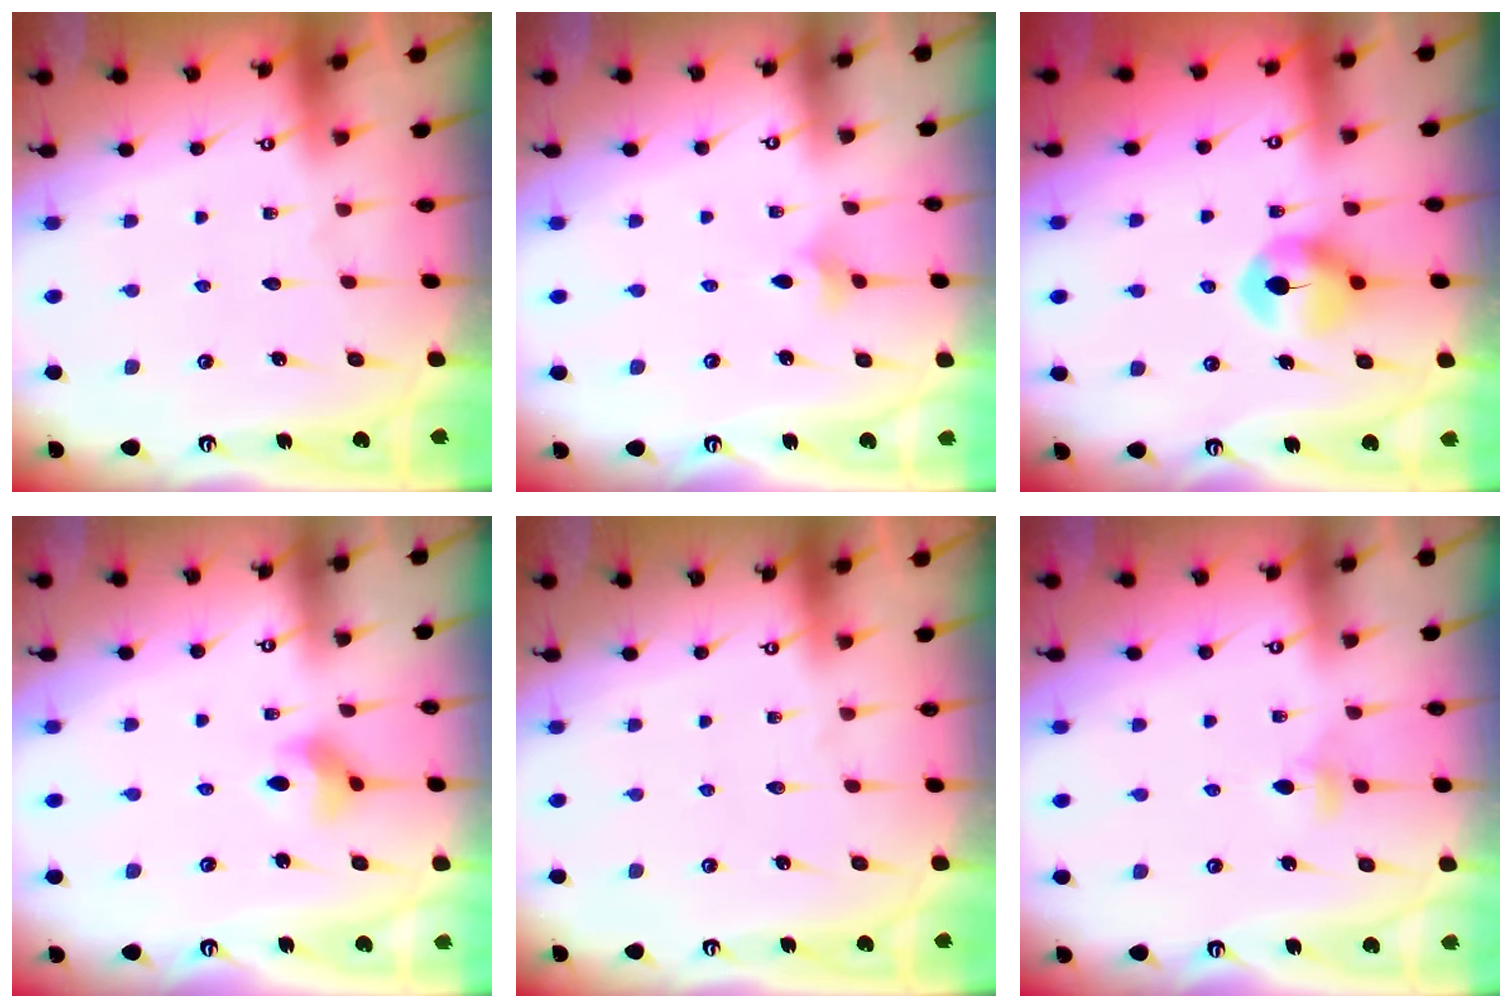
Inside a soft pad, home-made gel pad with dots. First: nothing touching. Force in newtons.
{"total": 2.5, "press": 2.5, "slide": 0.6}
{"total": 7.9, "press": 7.9, "slide": 0.2}
{"total": 4.5, "press": 4.5, "slide": 0.7}
{"total": 0.0}
{"total": 3.7, "press": 3.6, "slide": 0.8}